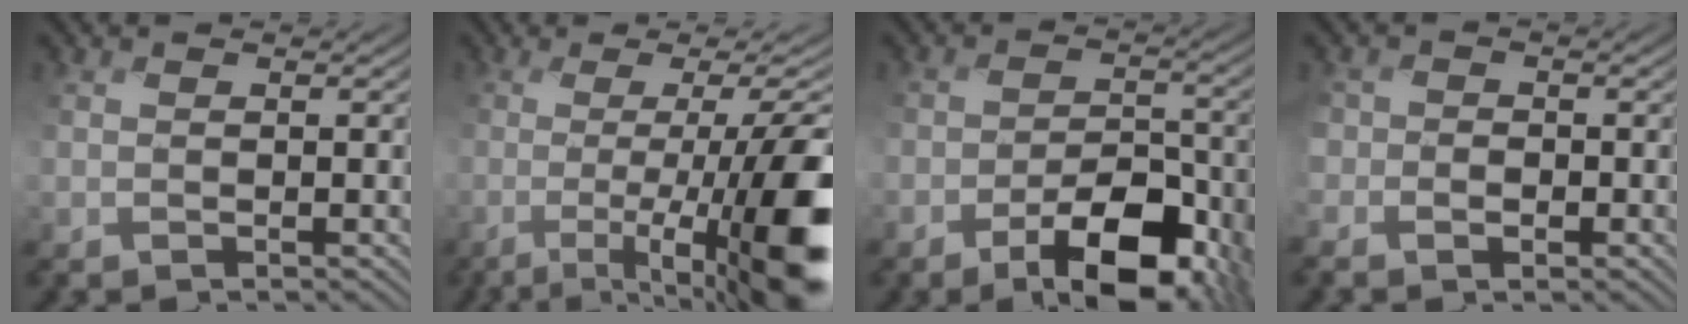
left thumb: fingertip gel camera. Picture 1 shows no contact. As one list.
[{"total": 15.7, "force": [-3.6, 4.1, 14.7], "torque": [-0.201, -0.012, -0.049]}, {"total": 11.0, "force": [-6.2, 4.8, 7.7], "torque": [-0.111, -0.004, -0.094]}, {"total": 2.8, "force": [-1.4, 2.1, 1.3], "torque": [-0.029, -0.010, -0.028]}]